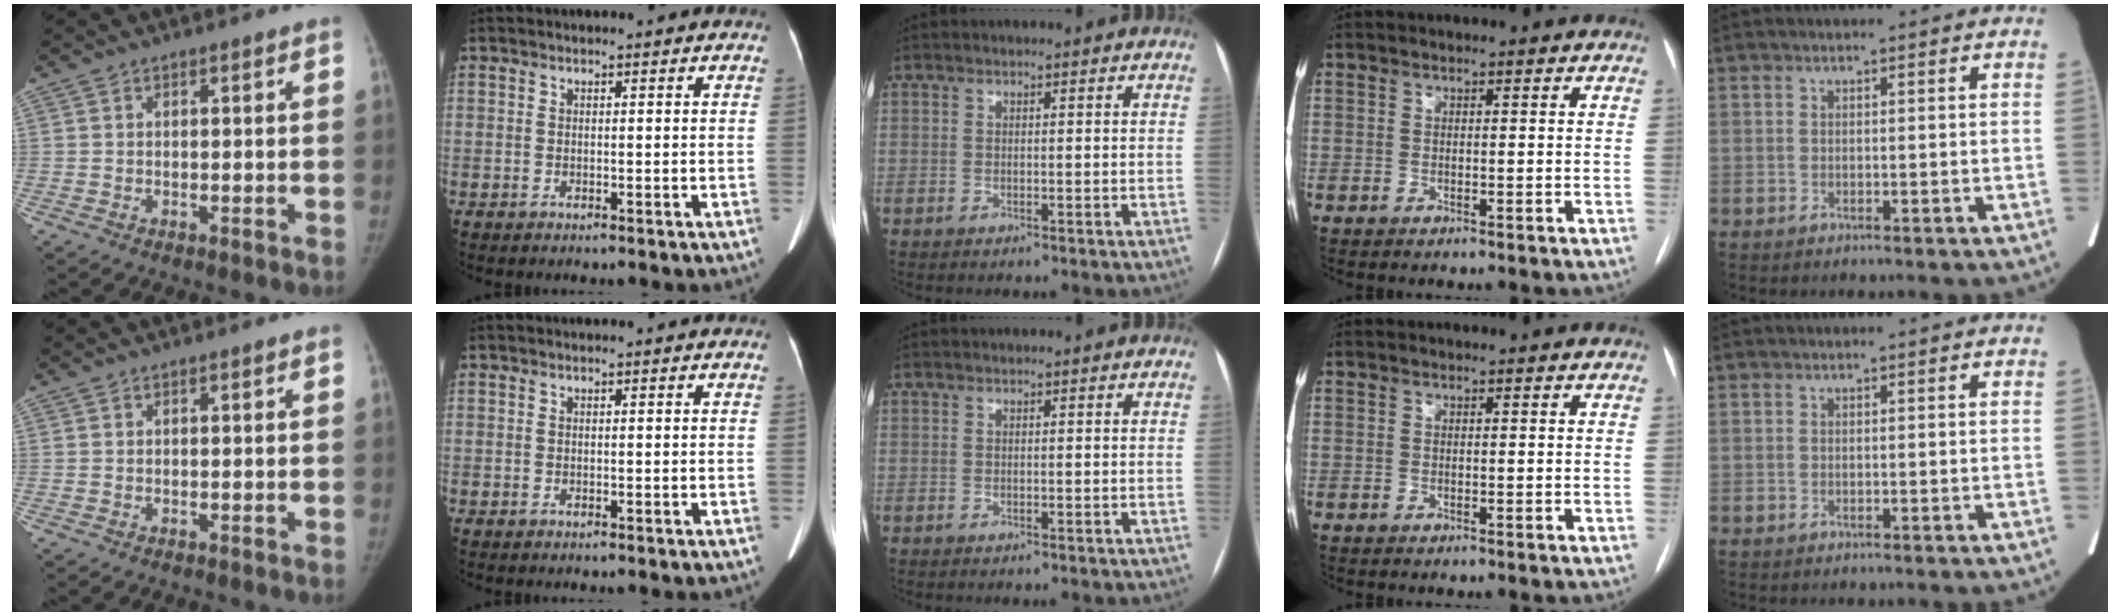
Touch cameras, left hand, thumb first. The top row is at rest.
{}